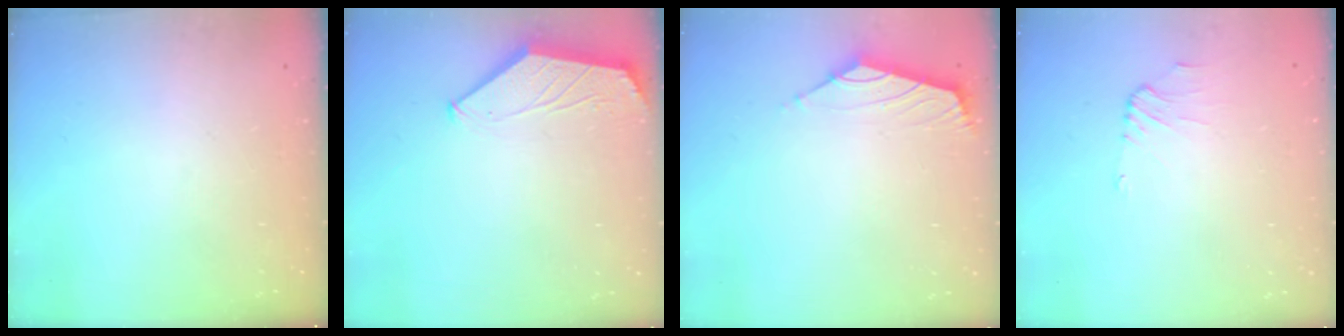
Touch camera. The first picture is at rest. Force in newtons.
{"total": 1.7, "press": 1.6, "slide": 0.4}
{"total": 1.6, "press": 1.4, "slide": 0.6}
{"total": 0.5, "press": 0.3, "slide": 0.4}